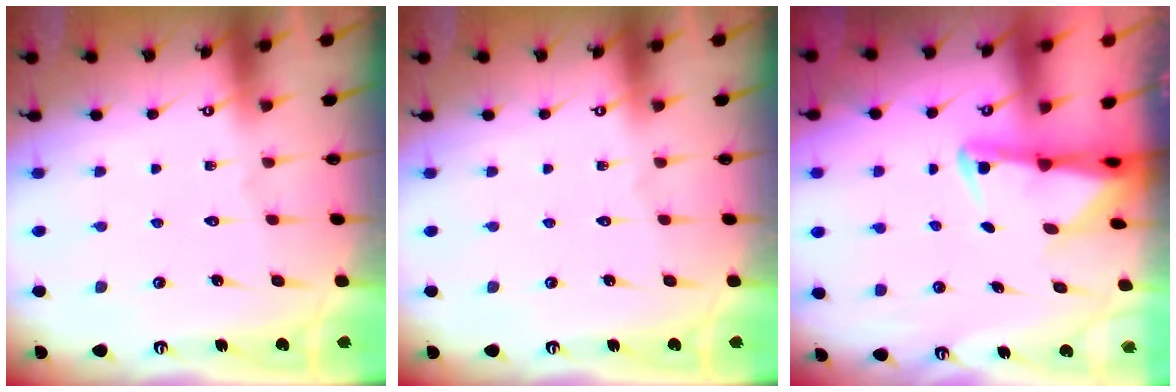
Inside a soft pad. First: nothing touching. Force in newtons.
{"total": 0.0}
{"total": 2.8, "press": 2.8, "slide": 0.6}